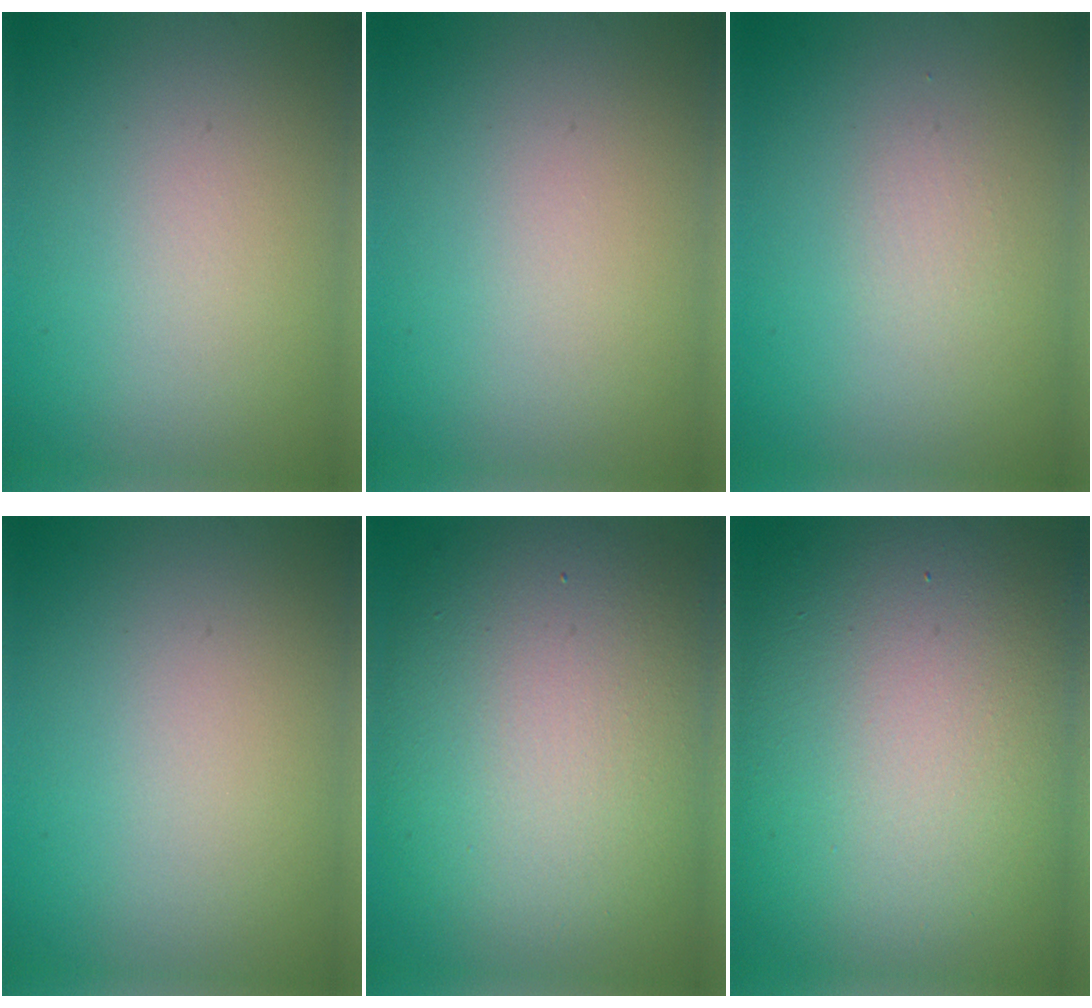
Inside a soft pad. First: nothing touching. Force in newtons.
{"total": 0.0}
{"total": 0.8, "press": 0.8, "slide": 0.0}
{"total": 0.0}
{"total": 12.4, "press": 12.4, "slide": 0.6}
{"total": 18.0, "press": 18.0, "slide": 0.8}